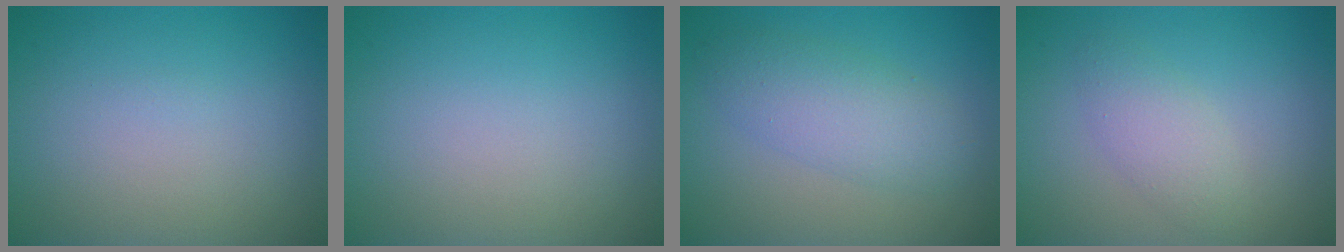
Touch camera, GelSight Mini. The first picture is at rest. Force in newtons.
{"total": 0.0}
{"total": 4.2, "press": 4.2, "slide": 0.0}
{"total": 2.2, "press": 2.2, "slide": 0.2}